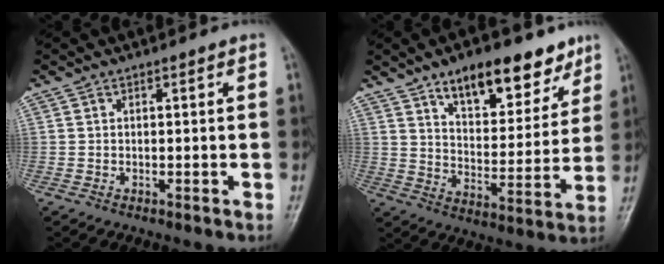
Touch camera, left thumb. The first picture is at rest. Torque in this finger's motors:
{"motor_torque": [0.66, 0.50, 0.52, -1.04, 0.16]}